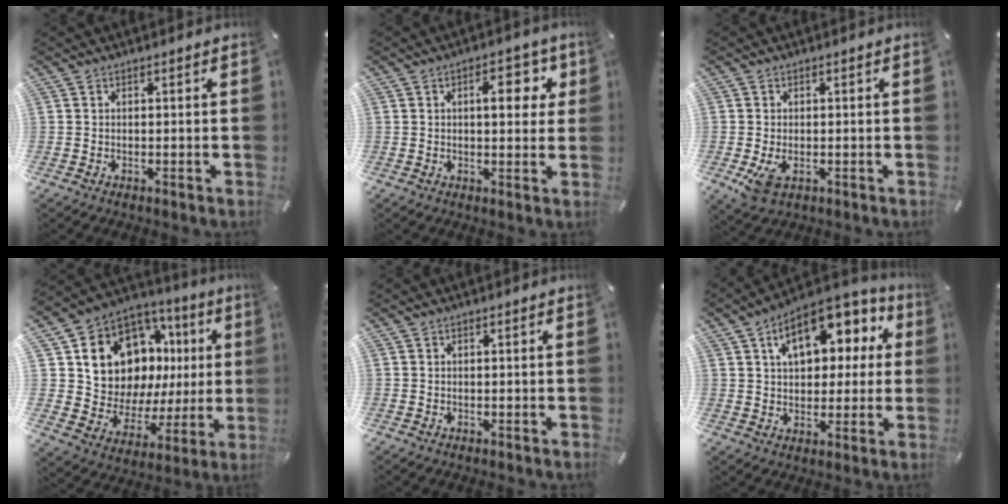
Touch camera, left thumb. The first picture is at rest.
{"total": 8.2, "force": [2.5, 4.1, 6.7], "torque": [-0.081, -0.009, 0.032]}
{"total": 3.8, "force": [-1.0, 2.3, 2.8], "torque": [-0.057, -0.007, -0.020]}
{"total": 13.5, "force": [6.9, 10.2, 5.6], "torque": [-0.097, -0.067, 0.133]}
{"total": 0.0}
{"total": 14.5, "force": [6.3, 9.1, 9.3], "torque": [-0.136, -0.021, 0.111]}